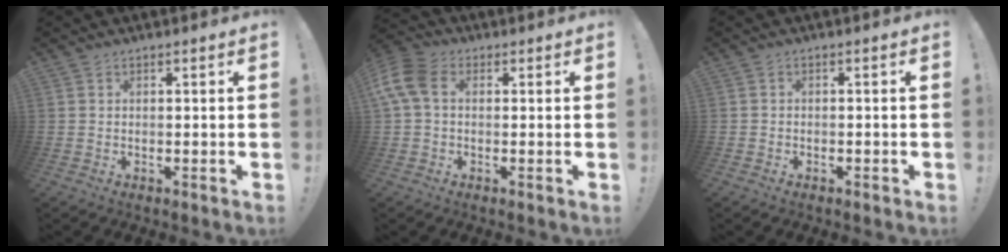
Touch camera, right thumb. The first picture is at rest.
{"total": 9.2, "force": [1.5, 5.8, 7.0], "torque": [-0.151, 0.004, 0.033]}
{"total": 1.0, "force": [-0.9, 0.4, 0.1], "torque": [0.000, 0.002, -0.016]}